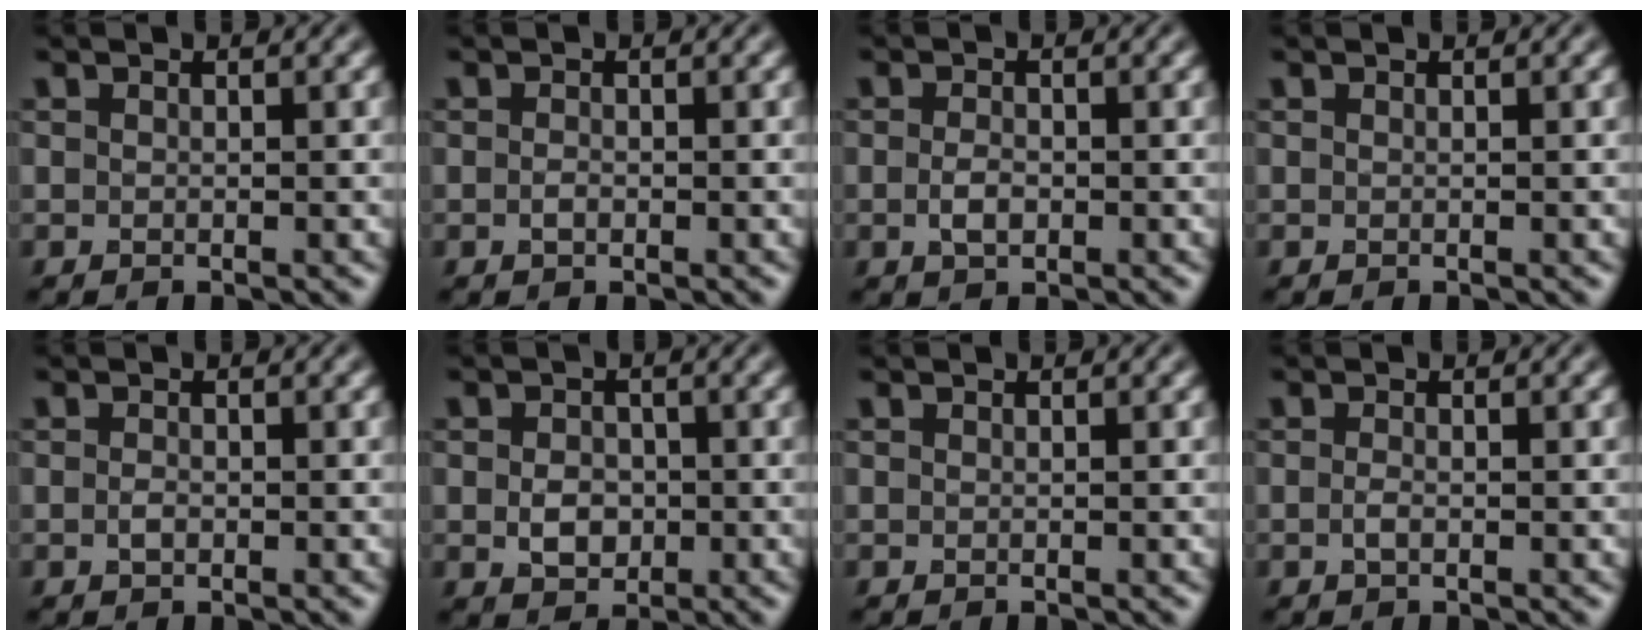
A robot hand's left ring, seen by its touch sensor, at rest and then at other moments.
{"total": 0.7, "force": [-0.2, 0.4, 0.5], "torque": [-0.012, -0.001, -0.004]}
{"total": 1.7, "force": [-0.4, 1.0, 1.3], "torque": [-0.027, -0.001, -0.008]}
{"total": 0.0}
{"total": 0.9, "force": [-0.2, 0.5, 0.6], "torque": [-0.015, -0.001, -0.005]}
{"total": 2.7, "force": [-0.5, 2.1, 1.7], "torque": [-0.030, -0.004, -0.011]}
{"total": 0.0}
{"total": 0.8, "force": [-0.3, 0.3, 0.7], "torque": [-0.017, -0.001, -0.006]}